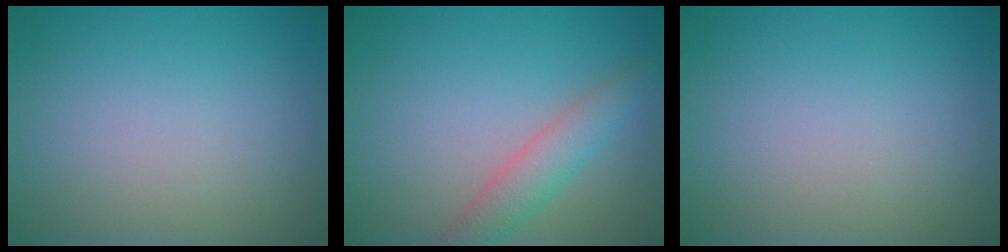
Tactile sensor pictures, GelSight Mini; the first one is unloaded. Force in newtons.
{"total": 2.9, "press": 2.9, "slide": 0.1}
{"total": 0.0}